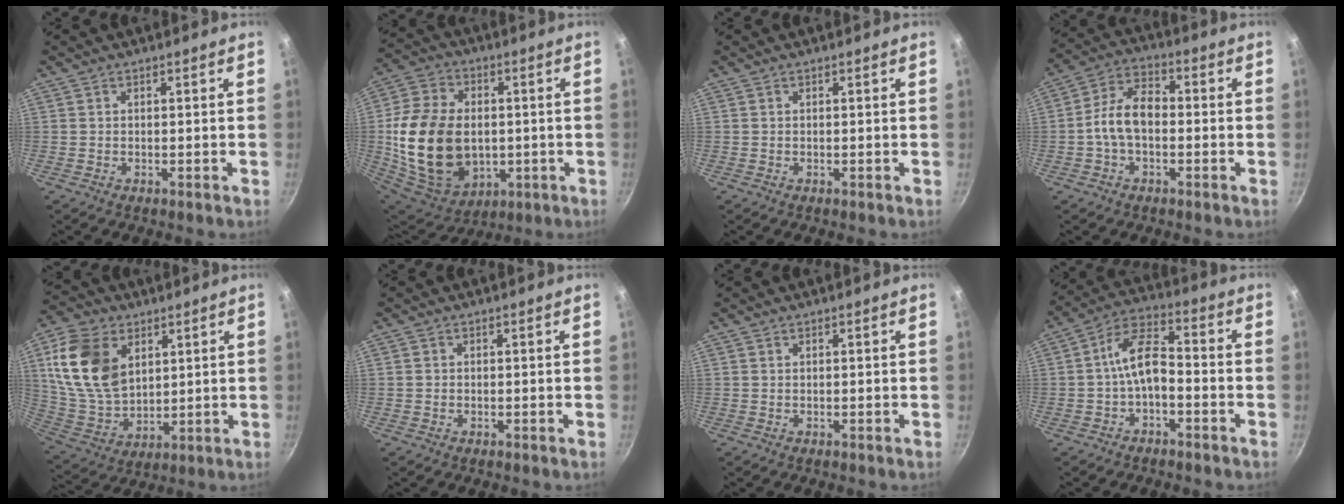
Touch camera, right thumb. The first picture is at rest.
{"total": 22.8, "force": [-1.0, 16.1, 16.1], "torque": [-0.300, 0.003, -0.001]}
{"total": 0.0}
{"total": 8.8, "force": [-1.2, 5.5, 6.8], "torque": [-0.108, 0.036, -0.036]}
{"total": 17.4, "force": [5.9, 11.8, 11.4], "torque": [-0.193, -0.017, 0.127]}
{"total": 0.7, "force": [0.1, 0.7, 0.2], "torque": [-0.002, 0.003, 0.000]}
{"total": 0.0}
{"total": 8.3, "force": [-2.5, 4.3, 6.7], "torque": [-0.114, 0.047, -0.052]}